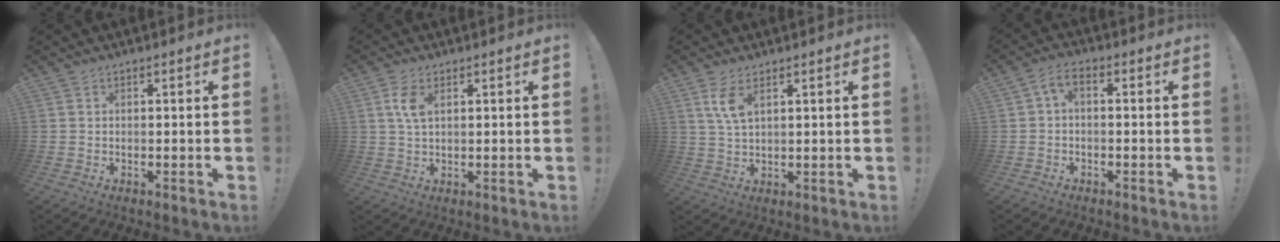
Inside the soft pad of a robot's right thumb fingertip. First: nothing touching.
{"total": 5.1, "force": [1.8, 2.5, 4.1], "torque": [-0.077, -0.003, 0.028]}
{"total": 5.7, "force": [2.8, 2.1, 4.6], "torque": [-0.087, -0.011, 0.045]}
{"total": 3.5, "force": [-0.4, 1.4, 3.2], "torque": [-0.069, 0.000, -0.007]}